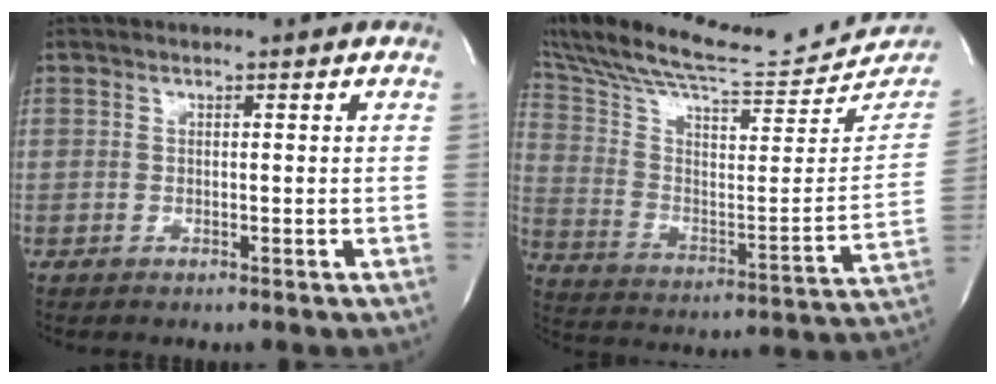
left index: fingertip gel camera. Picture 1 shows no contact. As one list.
[{"total": 24.6, "force": [22.6, 1.7, 9.6], "torque": [-0.172, -0.059, 0.334]}]